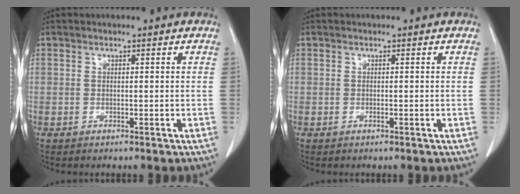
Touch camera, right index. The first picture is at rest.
{"total": 0.0}